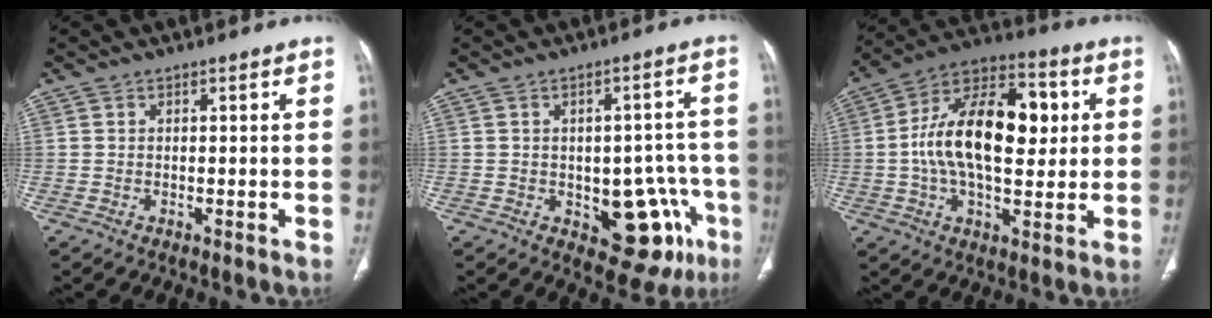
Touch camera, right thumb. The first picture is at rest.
{"total": 13.3, "force": [-4.9, 7.4, 9.9], "torque": [-0.074, 0.029, -0.050]}
{"total": 21.0, "force": [2.2, 11.2, 17.7], "torque": [-0.281, 0.024, 0.031]}